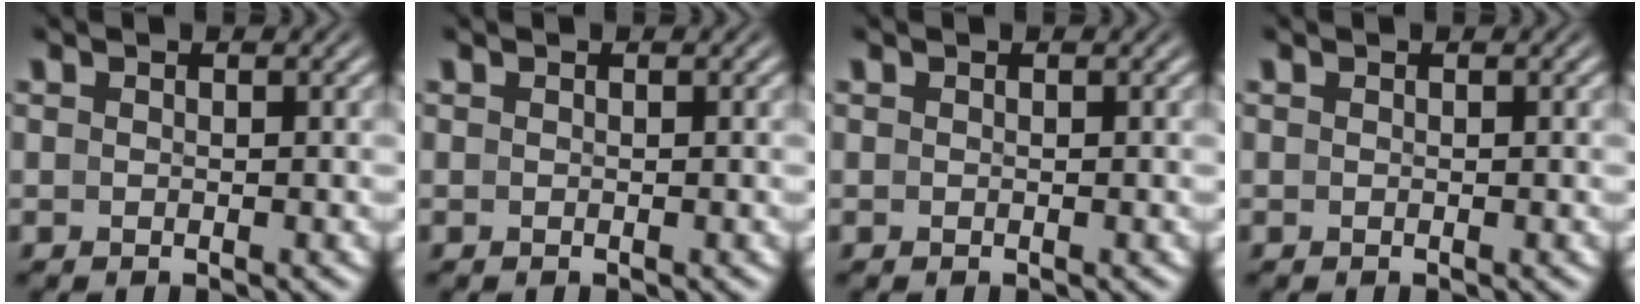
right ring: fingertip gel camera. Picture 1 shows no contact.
{"total": 0.0}
{"total": 0.0}
{"total": 0.0}